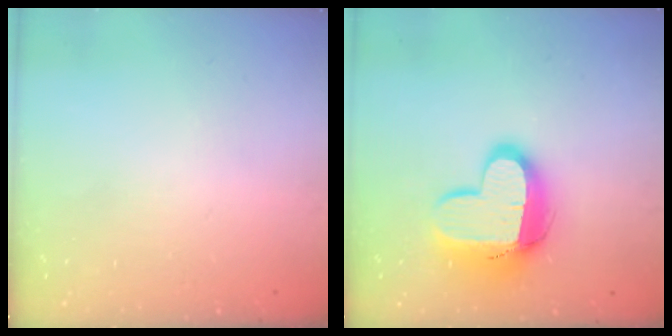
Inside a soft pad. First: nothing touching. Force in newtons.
{"total": 14.0, "press": 13.9, "slide": 1.4}